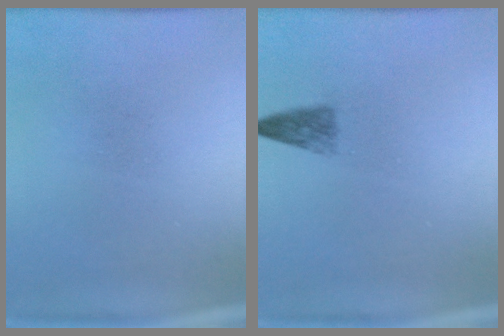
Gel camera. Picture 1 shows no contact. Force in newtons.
{"total": 2.4}